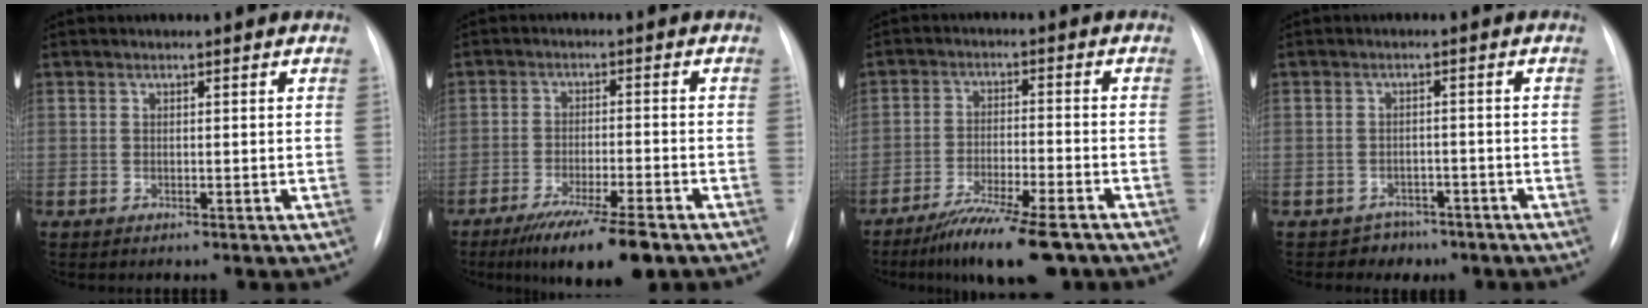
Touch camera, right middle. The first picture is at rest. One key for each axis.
{"total": 10.7, "fx": -7.5, "fy": 0.9, "fz": 7.5, "tx": -0.121, "ty": -0.025, "tz": -0.118}
{"total": 11.4, "fx": -8.6, "fy": 1.3, "fz": 7.4, "tx": -0.118, "ty": -0.026, "tz": -0.140}
{"total": 3.4, "fx": -2.5, "fy": 2.3, "fz": -0.3, "tx": 0.004, "ty": 0.012, "tz": -0.033}